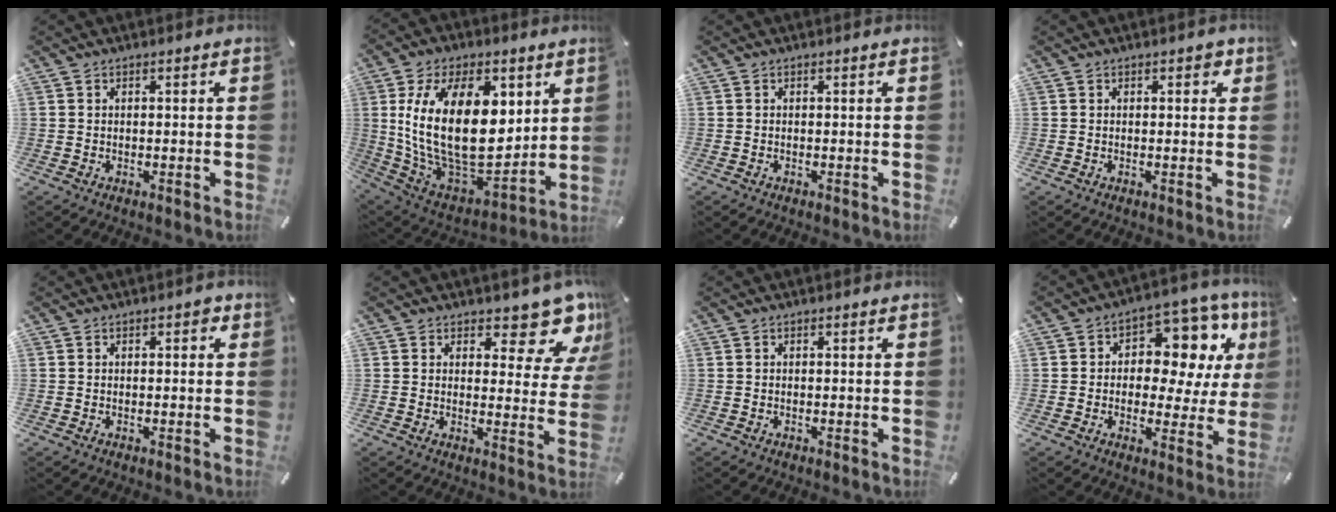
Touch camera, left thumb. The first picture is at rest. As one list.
[{"total": 27.1, "force": [5.8, 15.9, 21.1], "torque": [-0.411, -0.039, 0.105]}, {"total": 0.0}, {"total": 1.5, "force": [0.7, 0.9, 0.9], "torque": [-0.004, -0.001, 0.008]}, {"total": 1.5, "force": [0.3, 0.8, 1.2], "torque": [-0.006, -0.001, 0.000]}, {"total": 11.4, "force": [8.6, 4.5, 6.0], "torque": [-0.054, -0.077, 0.144]}, {"total": 0.0}, {"total": 12.7, "force": [5.0, 8.3, 8.2], "torque": [-0.106, -0.041, 0.086]}]